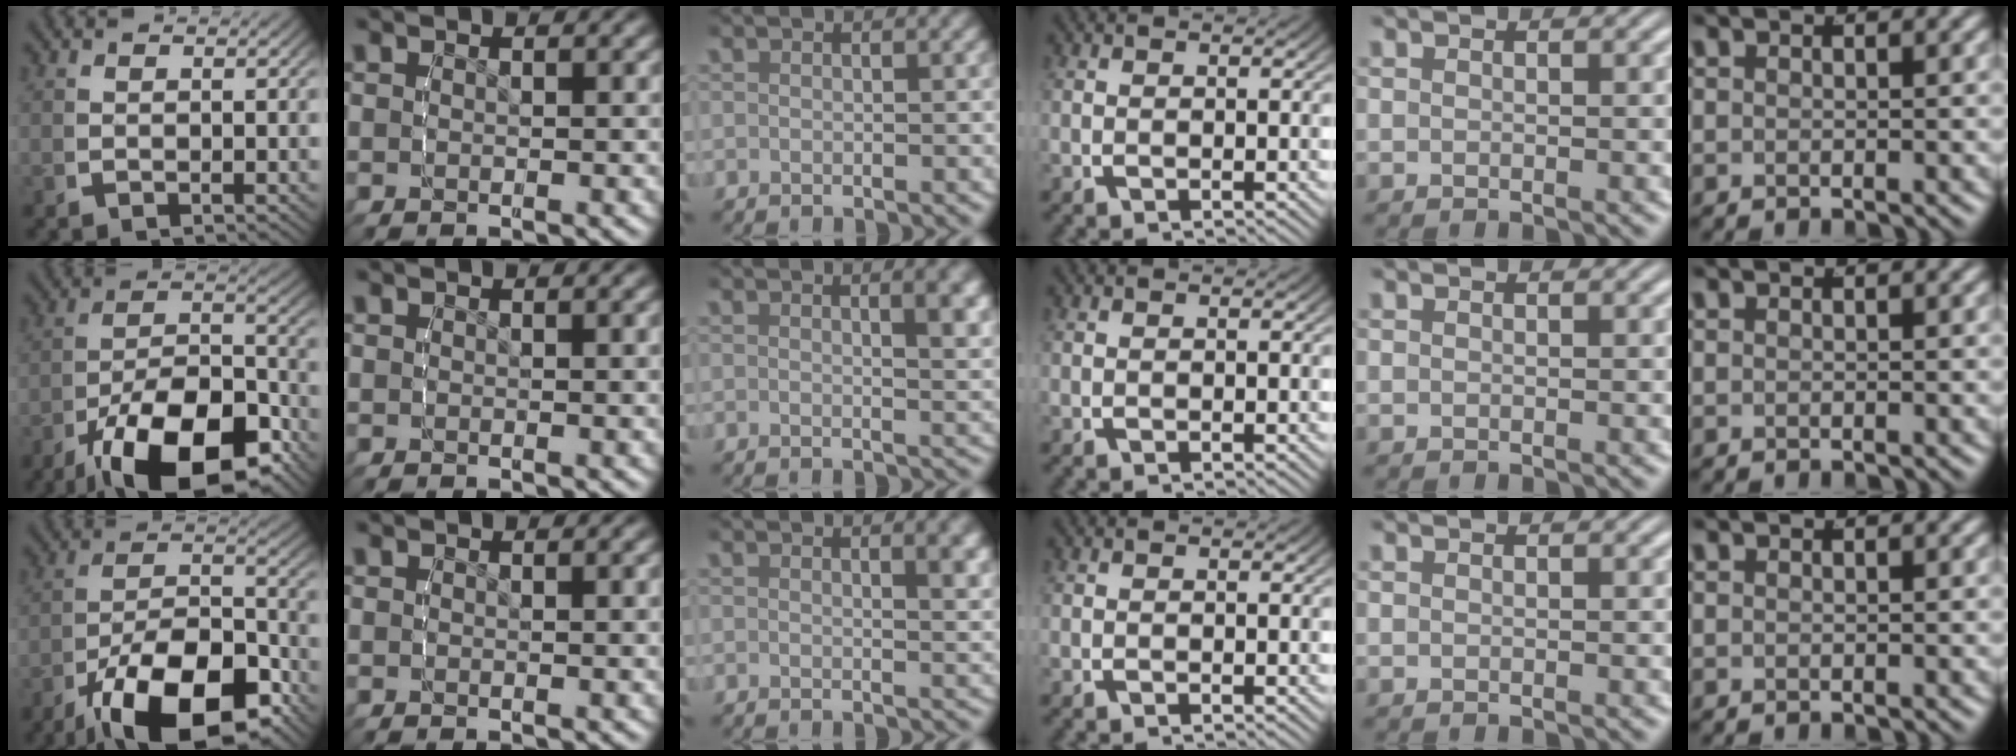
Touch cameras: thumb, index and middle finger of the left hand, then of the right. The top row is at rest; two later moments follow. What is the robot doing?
{"motion": "lift_and_place", "object": "screwdriver"}